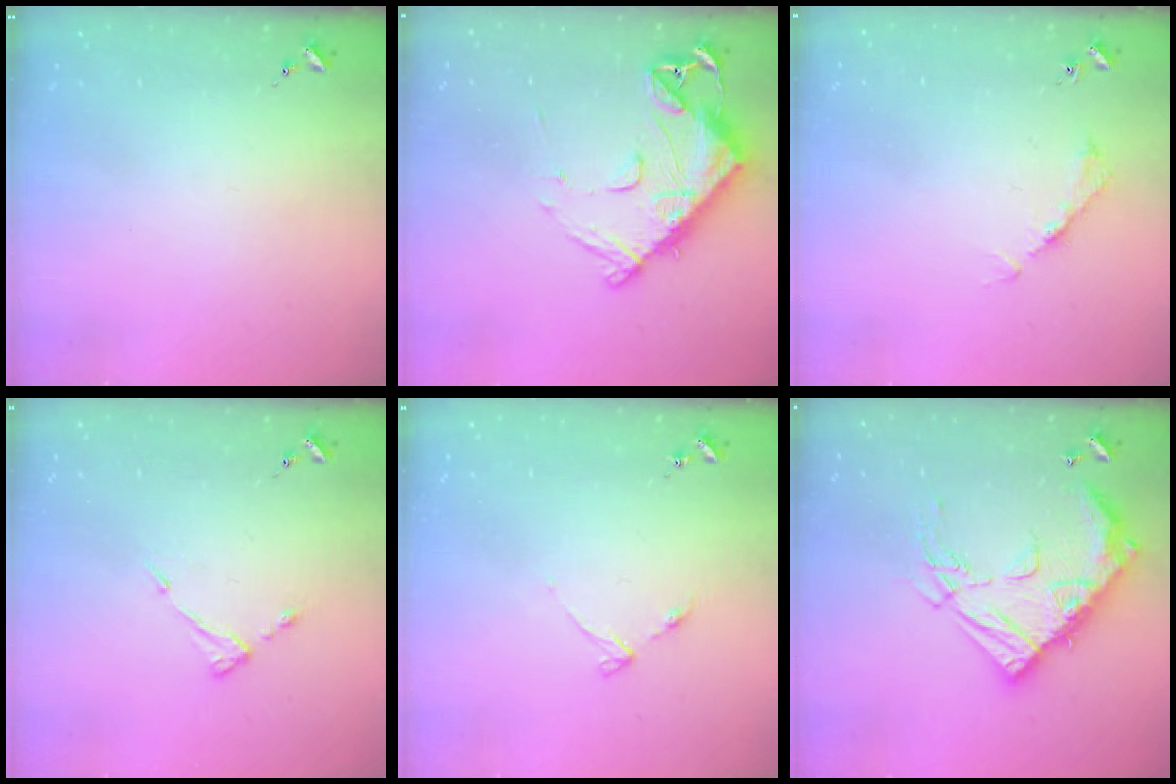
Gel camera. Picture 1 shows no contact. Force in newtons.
{"total": 15.0, "press": 14.9, "slide": 1.6}
{"total": 4.1, "press": 4.1, "slide": 0.3}
{"total": 5.2, "press": 5.1, "slide": 0.6}
{"total": 4.2, "press": 4.1, "slide": 0.4}
{"total": 21.3, "press": 21.2, "slide": 2.1}